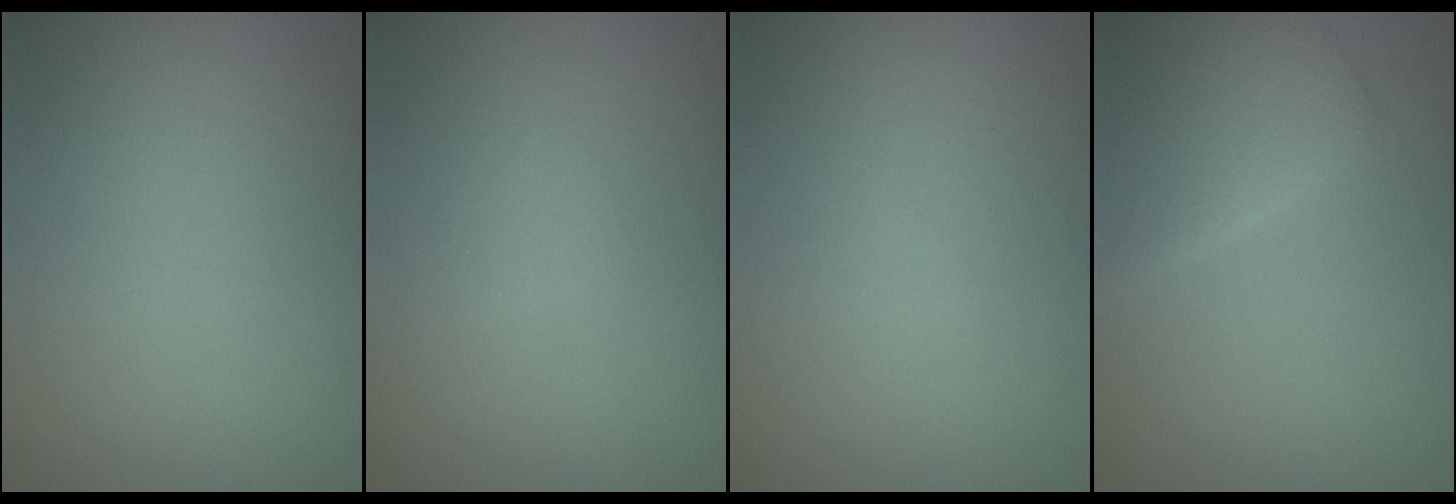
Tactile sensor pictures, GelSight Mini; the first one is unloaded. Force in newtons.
{"total": 0.9, "press": 0.9, "slide": 0.1}
{"total": 0.6, "press": 0.6, "slide": 0.1}
{"total": 4.4, "press": 4.4, "slide": 0.2}